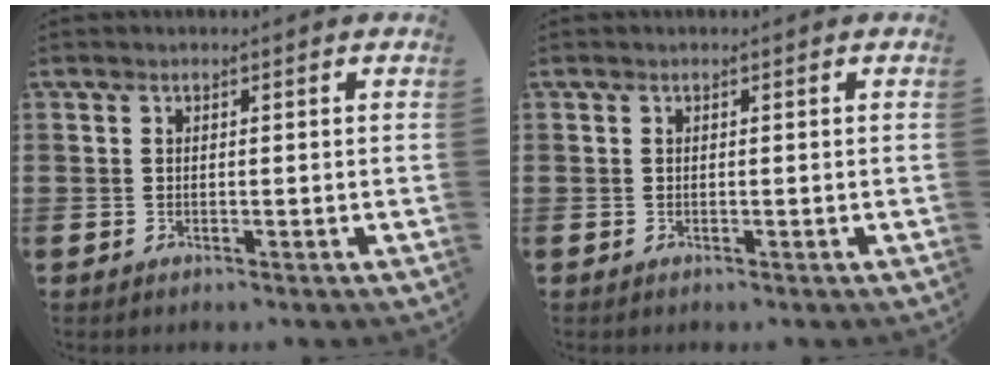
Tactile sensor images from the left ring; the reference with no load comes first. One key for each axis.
{"total": 0.0}